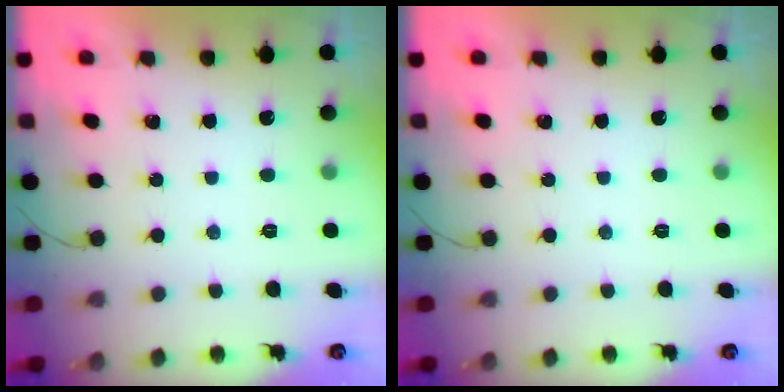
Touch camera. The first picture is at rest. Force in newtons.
{"total": 0.0}